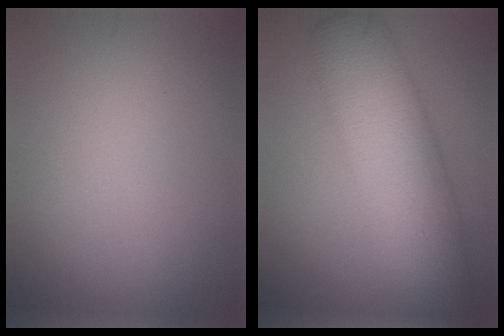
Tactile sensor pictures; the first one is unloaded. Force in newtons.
{"total": 9.3, "press": 9.3, "slide": 0.3}